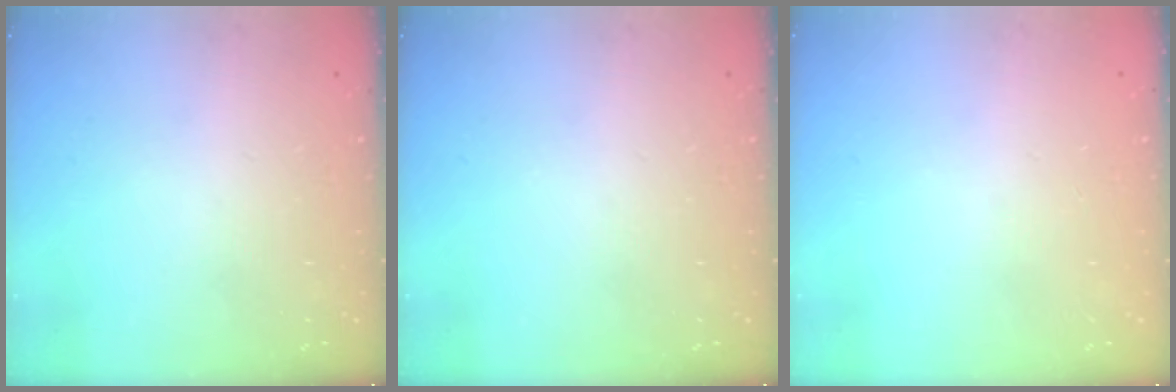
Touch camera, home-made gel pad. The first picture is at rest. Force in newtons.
{"total": 0.0}
{"total": 0.6, "press": 0.6, "slide": 0.2}